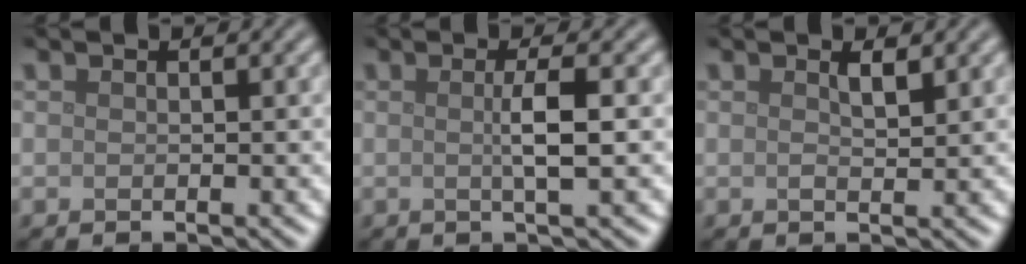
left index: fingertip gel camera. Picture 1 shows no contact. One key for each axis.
{"total": 2.7, "fx": 0.1, "fy": 0.4, "fz": 2.7, "tx": -0.048, "ty": 0.000, "tz": -0.003}
{"total": 1.2, "fx": 0.6, "fy": 0.3, "fz": 1.0, "tx": -0.020, "ty": -0.003, "tz": 0.010}